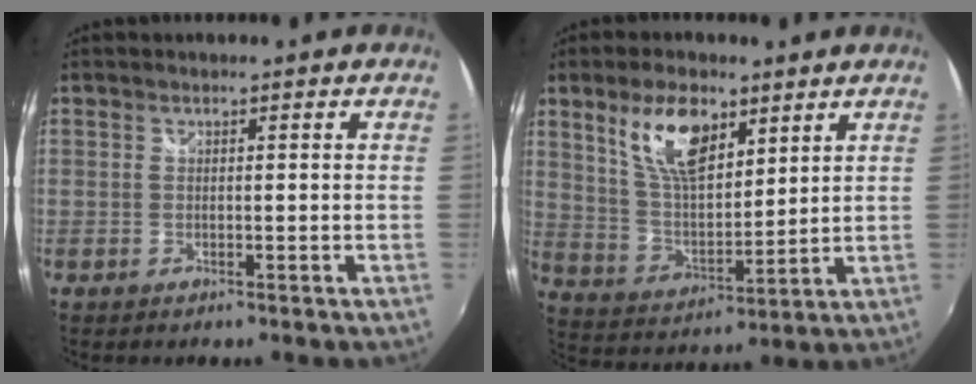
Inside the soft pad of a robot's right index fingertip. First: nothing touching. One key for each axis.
{"total": 12.8, "fx": 7.1, "fy": 5.8, "fz": 9.0, "tx": -0.164, "ty": 0.010, "tz": 0.142}